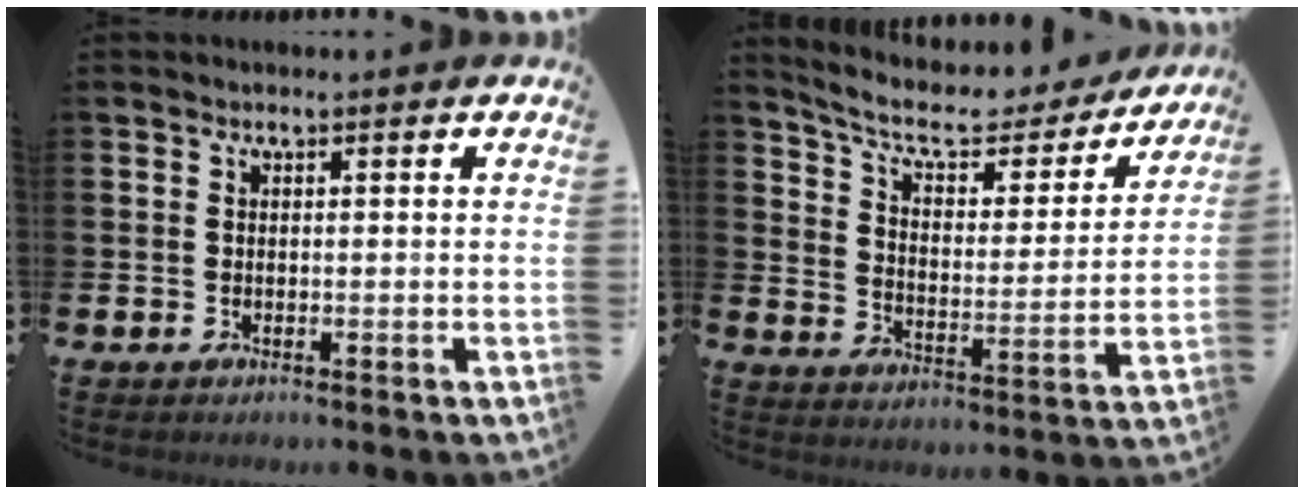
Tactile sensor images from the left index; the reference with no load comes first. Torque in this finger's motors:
{"motor_torque": [1.08, -1.06, 0.18, 0.12]}